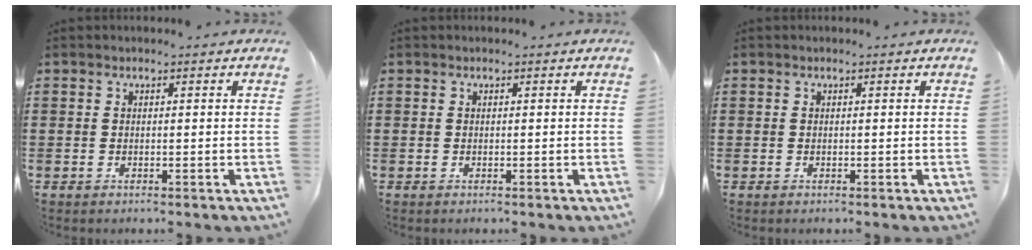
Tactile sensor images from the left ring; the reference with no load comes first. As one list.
[{"total": 0.0}, {"total": 0.0}]